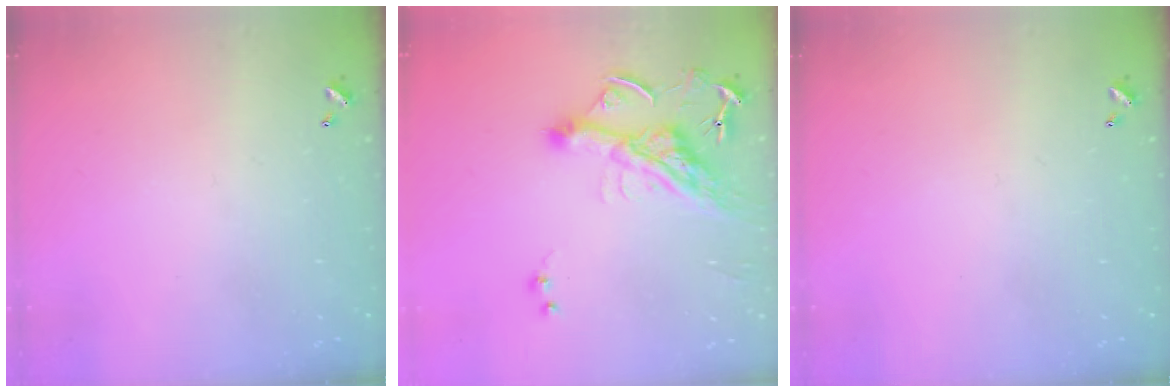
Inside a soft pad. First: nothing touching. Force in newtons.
{"total": 9.2, "press": 9.2, "slide": 1.3}
{"total": 0.0}